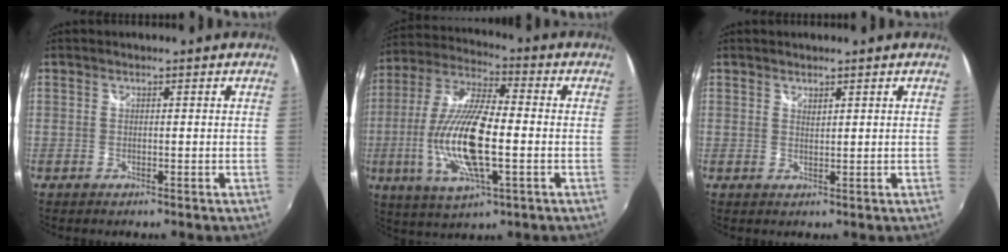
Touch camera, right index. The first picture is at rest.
{"total": 17.3, "force": [-3.2, 5.0, 16.2], "torque": [-0.330, -0.009, -0.061]}
{"total": 0.9, "force": [0.9, 0.2, 0.2], "torque": [0.000, -0.001, 0.017]}